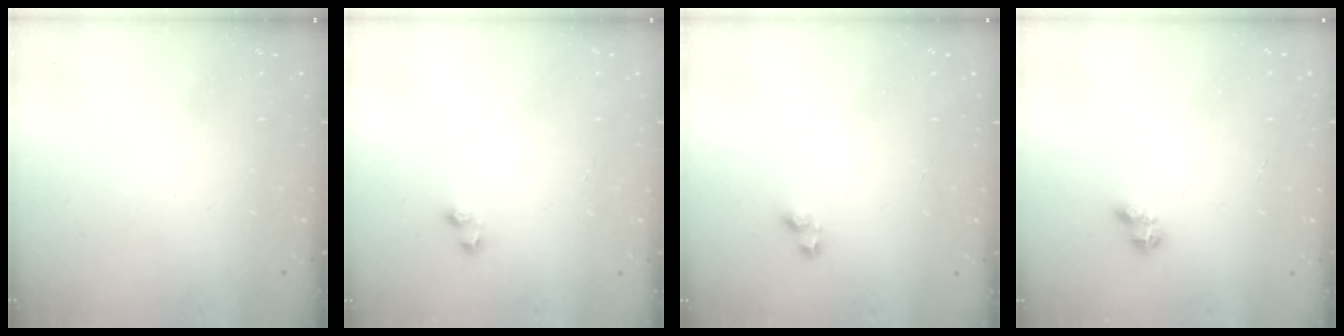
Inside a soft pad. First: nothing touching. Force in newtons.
{"total": 2.6, "press": 2.3, "slide": 1.2}
{"total": 3.2, "press": 3.1, "slide": 0.6}
{"total": 3.3, "press": 3.3, "slide": 0.4}